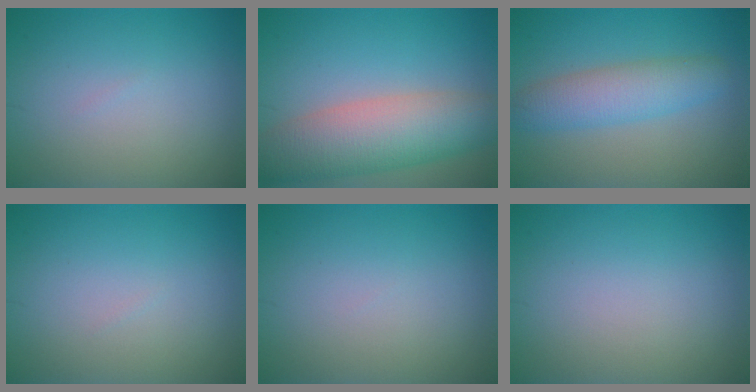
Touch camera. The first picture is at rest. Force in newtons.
{"total": 8.2, "press": 8.2, "slide": 0.3}
{"total": 4.5, "press": 4.5, "slide": 0.2}
{"total": 0.0}
{"total": 0.0}
{"total": 0.0}